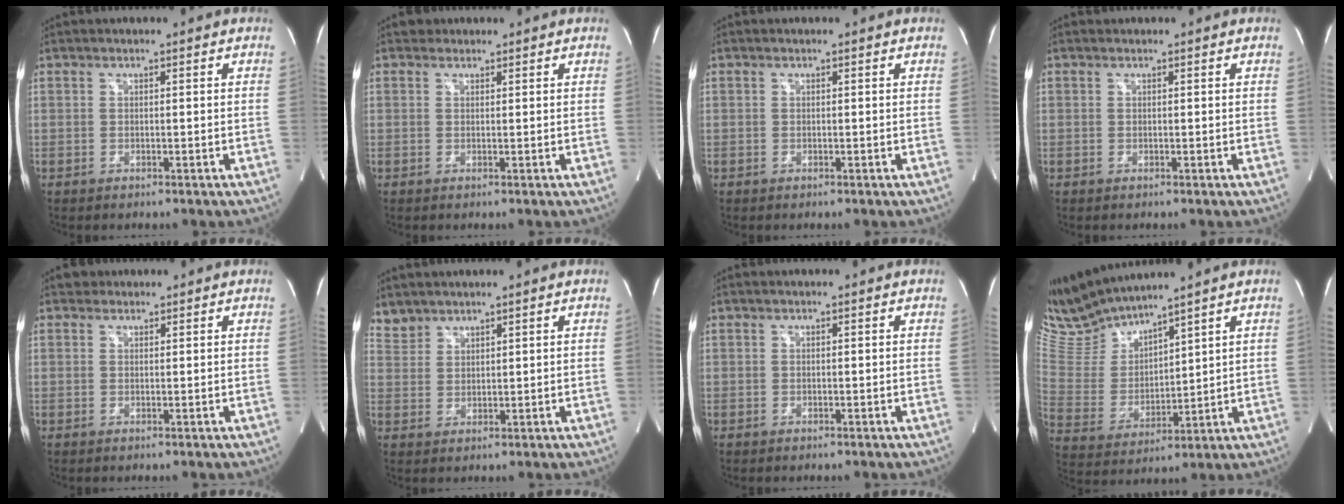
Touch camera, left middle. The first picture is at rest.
{"total": 1.1, "force": [0.9, 0.7, -0.1], "torque": [0.002, 0.006, 0.011]}
{"total": 0.0}
{"total": 1.2, "force": [1.0, -0.1, 0.6], "torque": [-0.012, 0.013, 0.022]}
{"total": 1.4, "force": [1.1, 0.9, -0.1], "torque": [0.006, 0.009, 0.013]}
{"total": 3.3, "force": [3.1, 1.1, -0.2], "torque": [0.003, 0.014, 0.067]}
{"total": 0.0}
{"total": 10.0, "force": [9.8, 0.1, 2.1], "torque": [-0.066, -0.003, 0.216]}